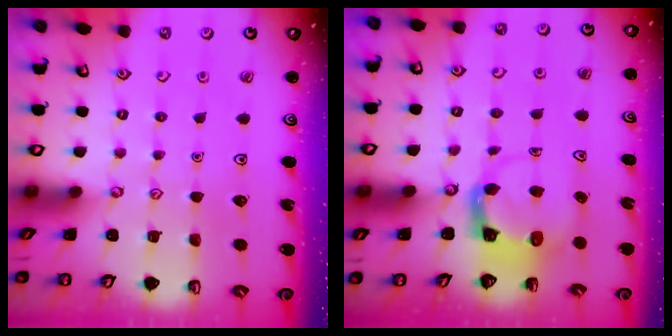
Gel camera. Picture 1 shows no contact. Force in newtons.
{"total": 3.8, "press": 3.8, "slide": 0.3}